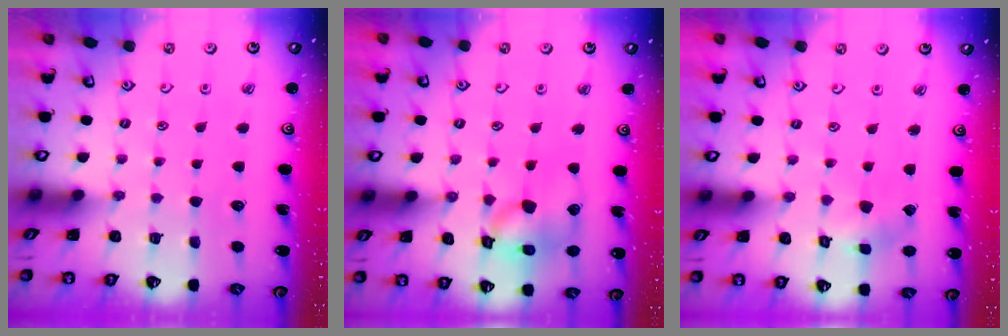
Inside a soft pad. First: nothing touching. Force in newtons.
{"total": 15.3, "press": 15.1, "slide": 2.1}
{"total": 2.6, "press": 2.6, "slide": 0.3}